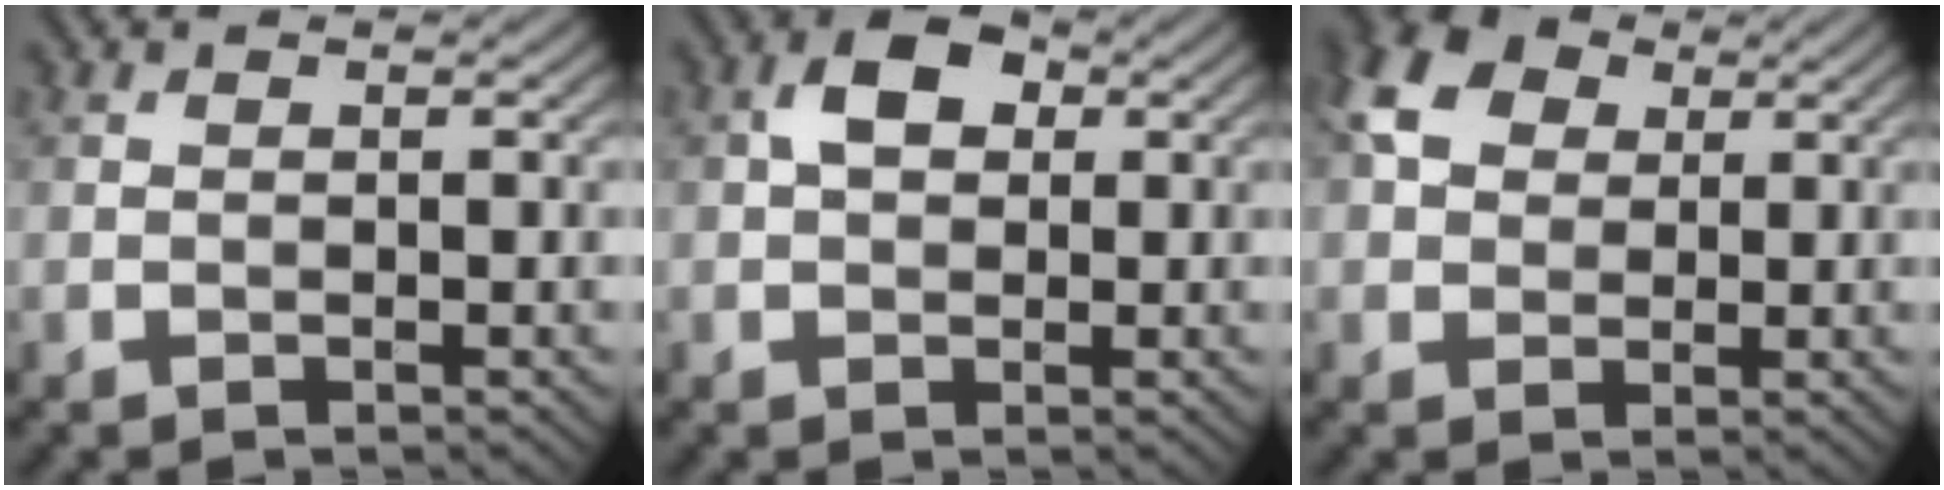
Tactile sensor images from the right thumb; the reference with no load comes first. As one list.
[{"total": 4.2, "force": [0.9, 2.9, 2.9], "torque": [-0.055, 0.009, 0.008]}, {"total": 7.3, "force": [2.4, 5.6, 4.1], "torque": [-0.106, 0.018, 0.038]}]